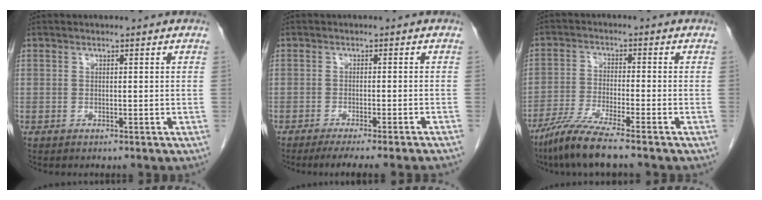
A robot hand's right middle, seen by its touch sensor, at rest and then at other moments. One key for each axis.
{"total": 9.1, "fx": -7.8, "fy": -1.0, "fz": 4.5, "tx": -0.032, "ty": -0.021, "tz": -0.107}
{"total": 7.2, "fx": -5.7, "fy": -0.6, "fz": 4.4, "tx": -0.086, "ty": -0.028, "tz": -0.111}